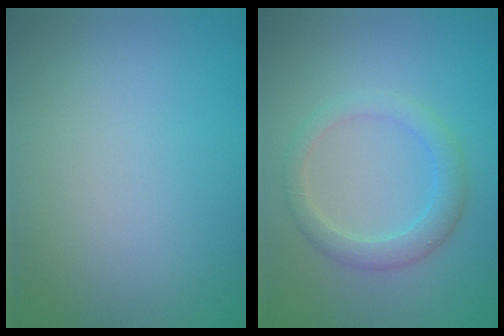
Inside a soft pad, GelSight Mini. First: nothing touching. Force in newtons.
{"total": 2.7, "press": 2.7, "slide": 0.3}